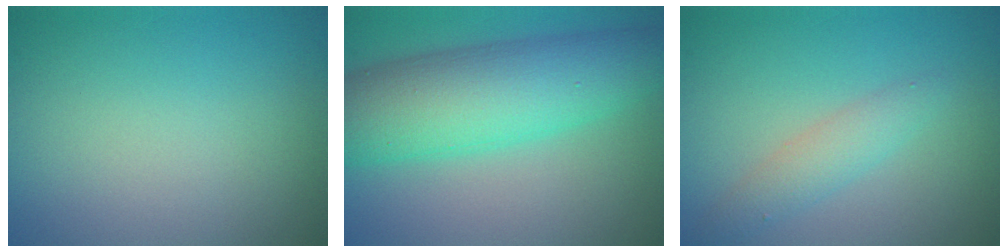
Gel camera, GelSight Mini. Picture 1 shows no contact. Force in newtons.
{"total": 8.6, "press": 8.6, "slide": 0.2}
{"total": 2.0, "press": 2.0, "slide": 0.0}